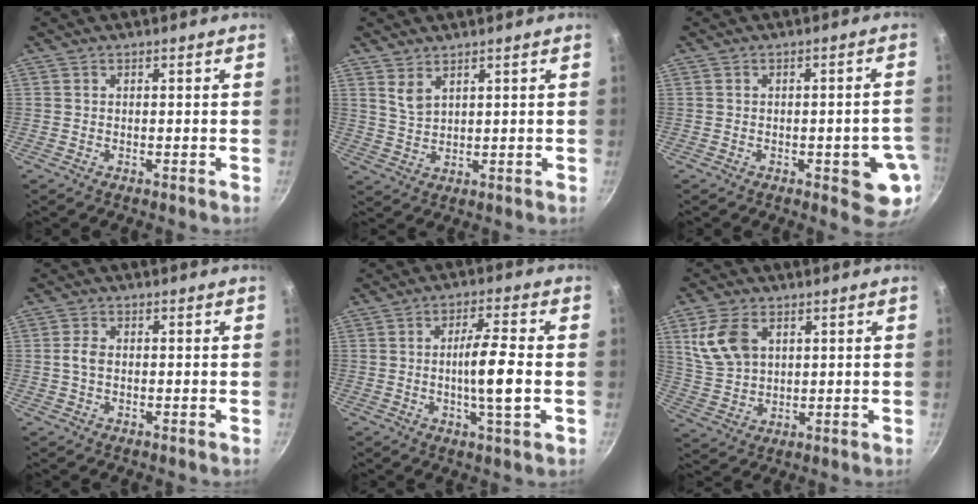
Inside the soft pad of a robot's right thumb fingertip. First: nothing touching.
{"total": 3.5, "force": [2.4, 1.6, 2.0], "torque": [-0.037, -0.018, 0.051]}
{"total": 8.5, "force": [-2.3, 3.1, 7.6], "torque": [-0.060, 0.008, -0.025]}
{"total": 2.5, "force": [-0.1, 1.7, 1.9], "torque": [-0.039, 0.009, -0.005]}
{"total": 8.7, "force": [-0.8, 1.0, 8.6], "torque": [-0.152, 0.010, -0.018]}
{"total": 9.6, "force": [3.5, 6.3, 6.3], "torque": [-0.114, -0.011, 0.078]}